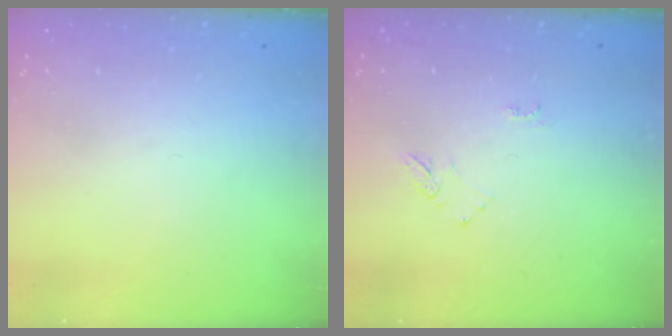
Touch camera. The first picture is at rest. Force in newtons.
{"total": 5.9, "press": 5.8, "slide": 0.5}